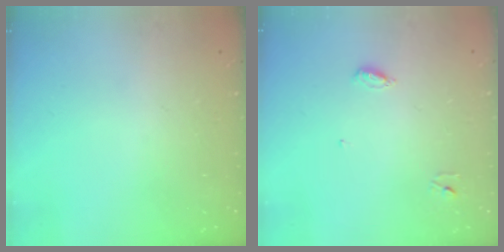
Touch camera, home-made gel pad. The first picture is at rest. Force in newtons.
{"total": 3.4, "press": 3.4, "slide": 0.2}